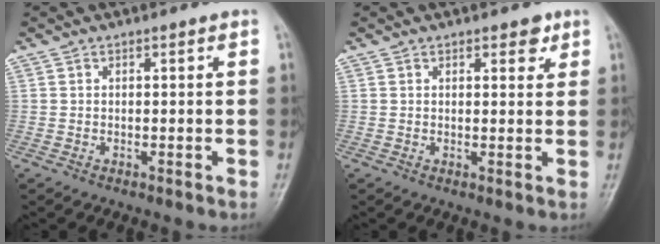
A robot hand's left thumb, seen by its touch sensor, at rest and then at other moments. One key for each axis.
{"total": 2.7, "fx": 1.7, "fy": 1.5, "fz": 1.6, "tx": -0.003, "ty": -0.007, "tz": 0.020}